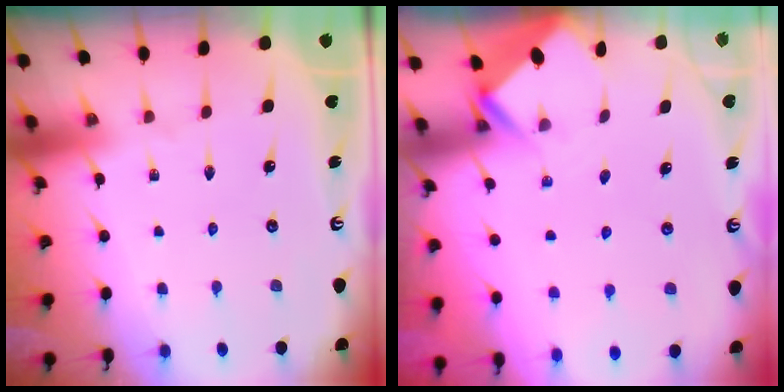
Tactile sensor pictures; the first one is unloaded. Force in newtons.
{"total": 2.8, "press": 2.8, "slide": 0.2}